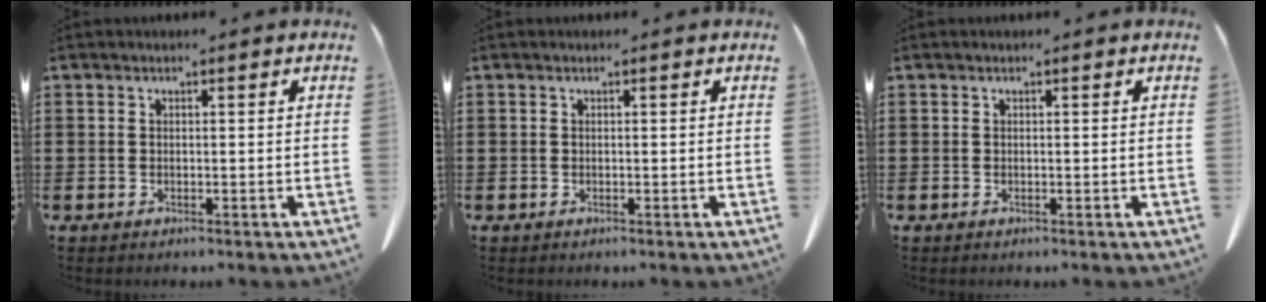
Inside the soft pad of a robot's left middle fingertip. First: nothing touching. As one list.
[{"total": 0.0}, {"total": 0.0}]